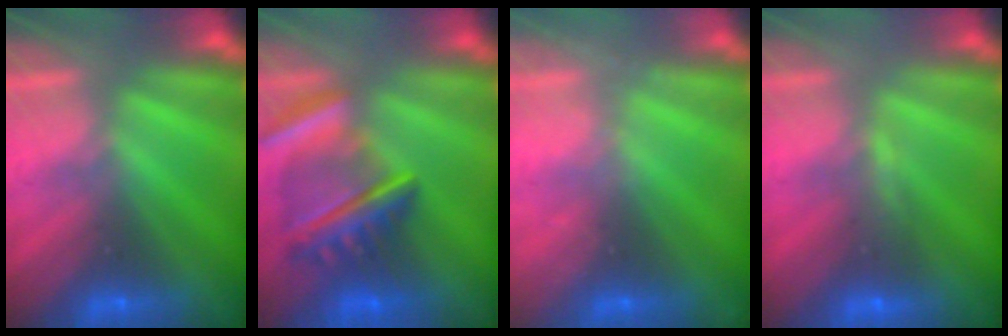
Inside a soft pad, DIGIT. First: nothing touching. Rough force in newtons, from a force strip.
{"total": 9.7}
{"total": 2.4}
{"total": 4.5}